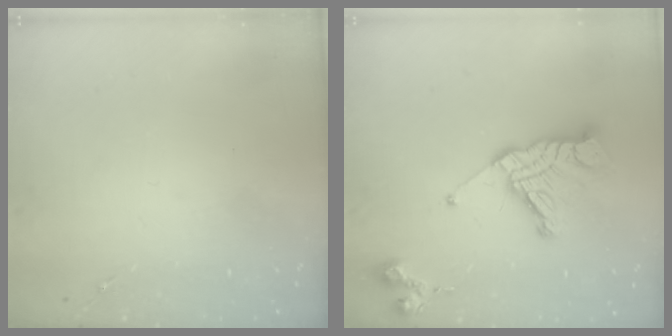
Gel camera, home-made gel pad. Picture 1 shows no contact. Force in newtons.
{"total": 16.2, "press": 16.1, "slide": 1.6}